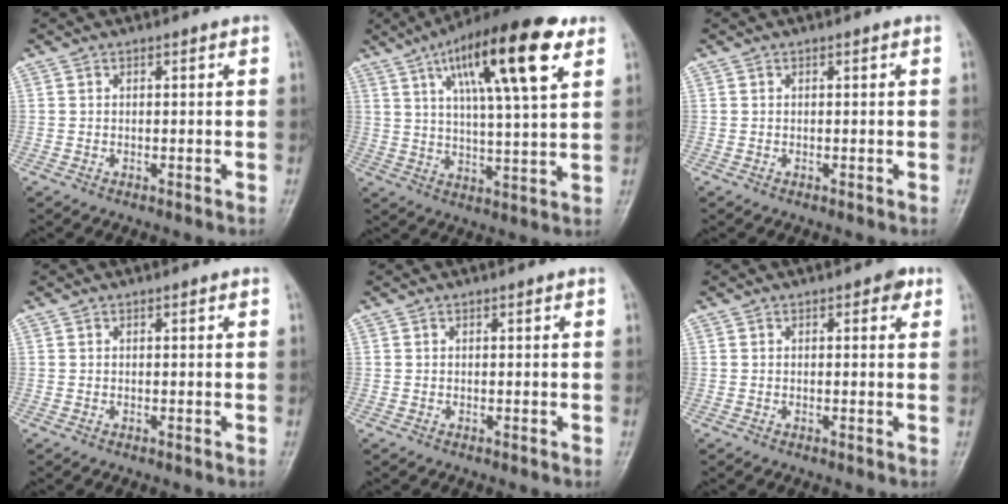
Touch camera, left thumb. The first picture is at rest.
{"total": 19.5, "force": [9.2, 4.6, 16.6], "torque": [-0.248, -0.018, 0.146]}
{"total": 0.0}
{"total": 0.0}
{"total": 0.0}
{"total": 2.1, "force": [0.9, 1.1, 1.5], "torque": [-0.007, 0.001, 0.007]}